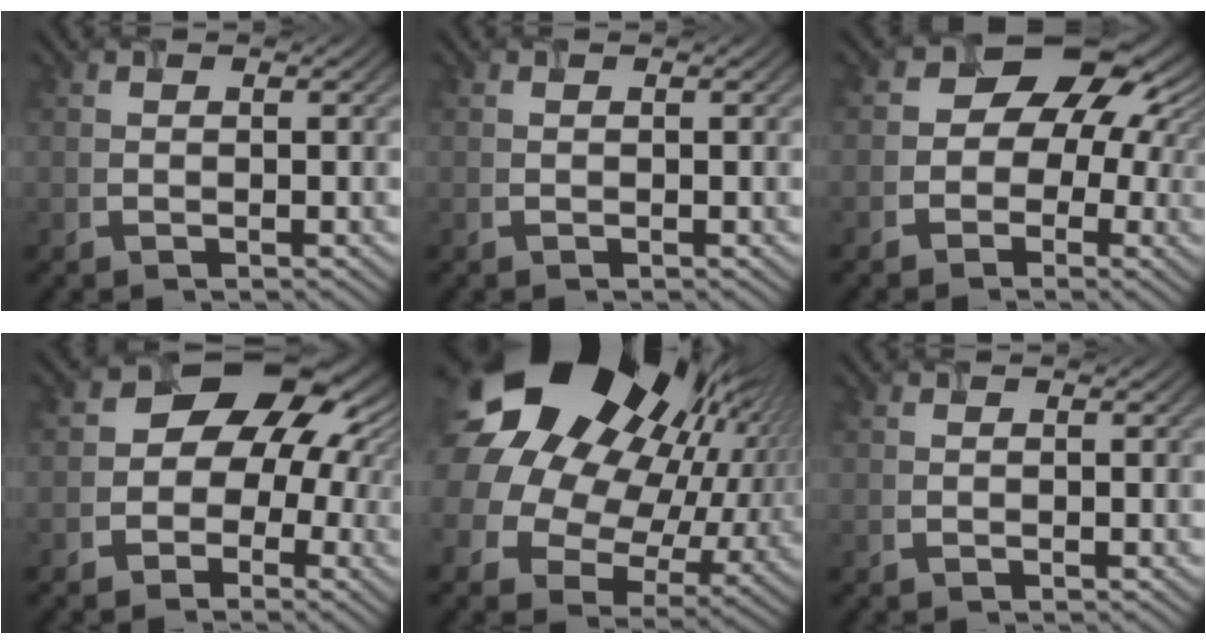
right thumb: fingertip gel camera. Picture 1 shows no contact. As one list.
[{"total": 0.0}, {"total": 10.5, "force": [0.9, 8.6, 5.9], "torque": [-0.068, 0.014, -0.027]}, {"total": 10.0, "force": [-0.1, 8.1, 5.8], "torque": [-0.056, 0.007, -0.040]}, {"total": 23.1, "force": [7.8, 17.3, 13.1], "torque": [-0.311, -0.008, 0.165]}, {"total": 0.0}]